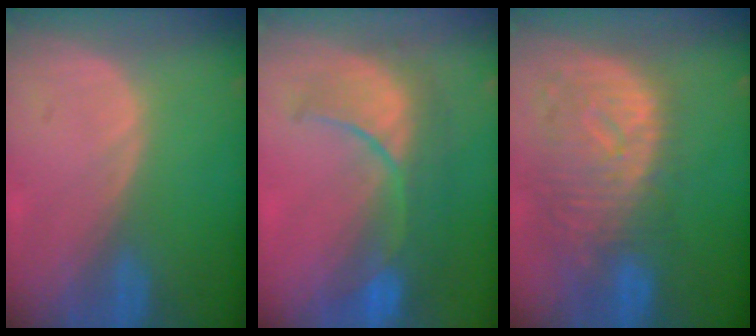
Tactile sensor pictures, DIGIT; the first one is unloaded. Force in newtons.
{"total": 10.3, "press": 9.0, "slide": 5.0}
{"total": 10.9, "press": 9.7, "slide": 4.9}